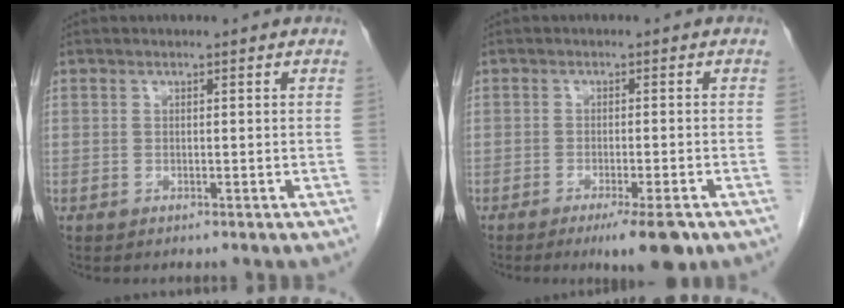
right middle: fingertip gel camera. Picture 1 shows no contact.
{"total": 6.1, "force": [-4.0, 0.6, 4.6], "torque": [-0.060, -0.014, -0.057]}